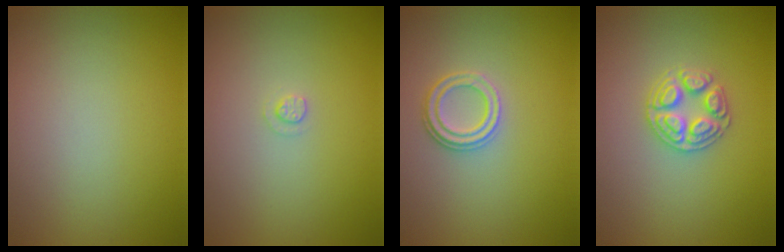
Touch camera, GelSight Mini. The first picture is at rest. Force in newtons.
{"total": 0.9, "press": 0.9, "slide": 0.2}
{"total": 2.3, "press": 2.1, "slide": 1.0}
{"total": 3.0, "press": 2.9, "slide": 0.4}